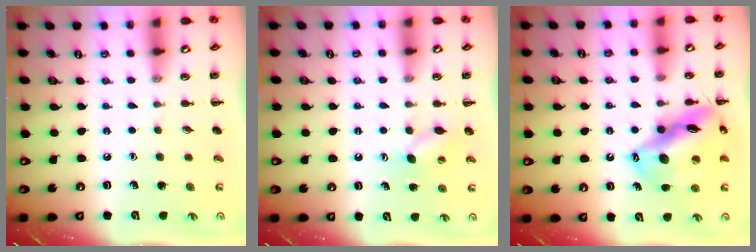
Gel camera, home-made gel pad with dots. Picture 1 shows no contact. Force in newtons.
{"total": 7.0, "press": 6.9, "slide": 1.3}
{"total": 17.7, "press": 17.4, "slide": 3.2}